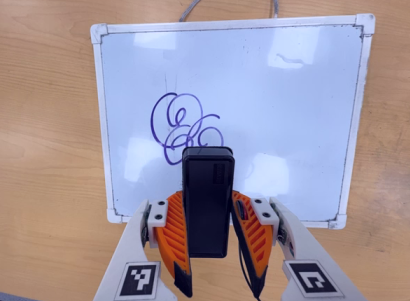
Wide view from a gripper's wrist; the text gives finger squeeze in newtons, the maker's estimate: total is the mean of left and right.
{"total": 3.5, "left": 2.0, "right": 5.0}